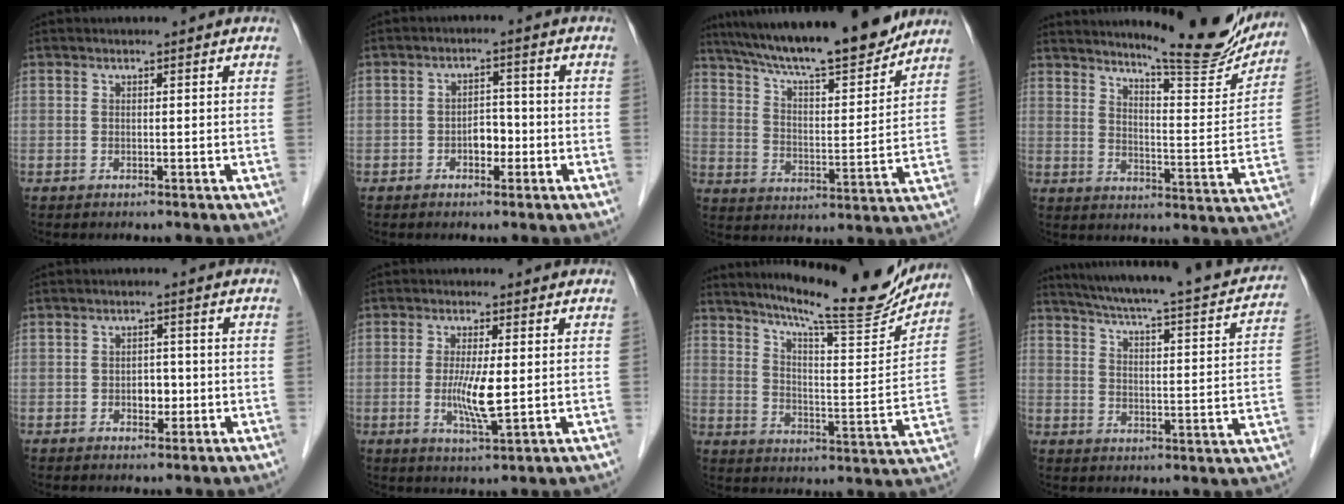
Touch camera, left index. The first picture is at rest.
{"total": 3.1, "force": [-1.2, 1.8, 2.2], "torque": [-0.031, 0.008, -0.022]}
{"total": 19.9, "force": [17.3, 2.4, 9.5], "torque": [-0.162, 0.006, 0.268]}
{"total": 17.6, "force": [16.0, 1.5, 7.3], "torque": [-0.103, -0.055, 0.207]}
{"total": 2.7, "force": [-0.7, 1.8, 1.9], "torque": [-0.025, 0.005, -0.007]}
{"total": 5.8, "force": [-0.2, 0.7, 5.8], "torque": [-0.116, -0.012, -0.004]}
{"total": 19.0, "force": [17.1, 1.1, 8.3], "torque": [-0.132, -0.037, 0.241]}
{"total": 23.2, "force": [20.4, 2.9, 10.6], "torque": [-0.165, -0.018, 0.258]}